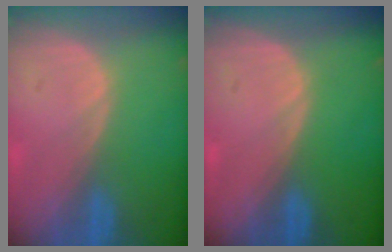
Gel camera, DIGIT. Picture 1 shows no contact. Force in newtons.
{"total": 0.0}